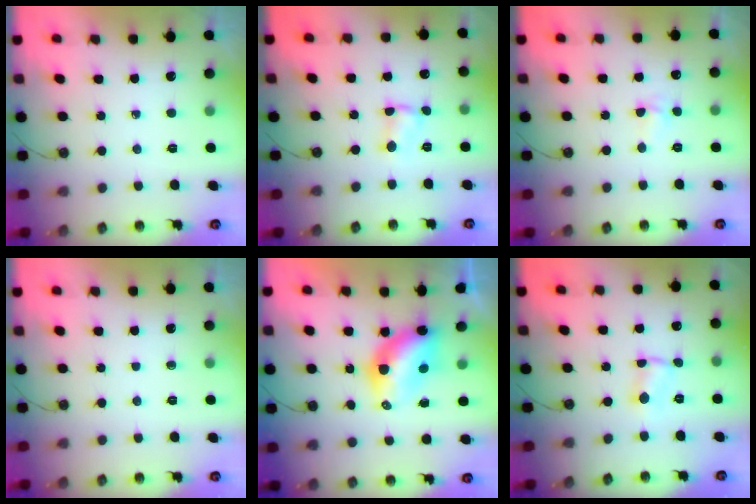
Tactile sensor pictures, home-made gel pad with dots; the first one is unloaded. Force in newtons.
{"total": 2.7, "press": 2.7, "slide": 0.4}
{"total": 2.9, "press": 2.9, "slide": 0.4}
{"total": 0.0}
{"total": 7.9, "press": 7.8, "slide": 0.7}
{"total": 1.6, "press": 1.6, "slide": 0.3}